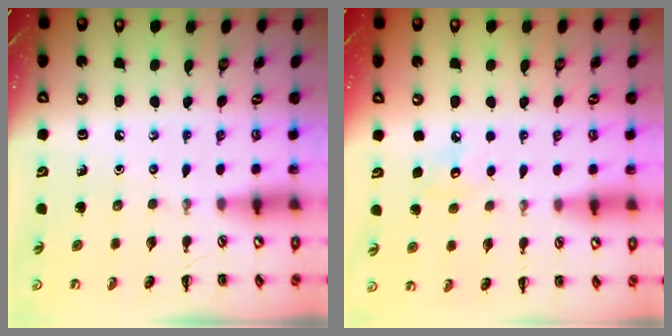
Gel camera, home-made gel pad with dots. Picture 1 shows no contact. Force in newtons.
{"total": 4.5, "press": 4.4, "slide": 1.1}